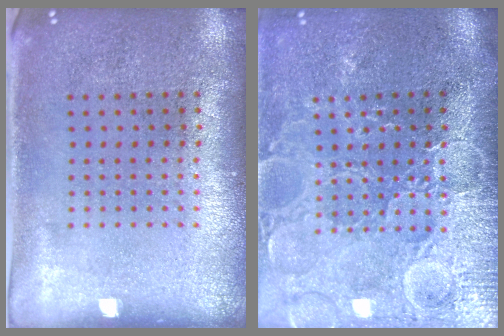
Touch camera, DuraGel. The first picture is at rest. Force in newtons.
{"total": 4.0, "press": 3.7, "slide": 1.5}